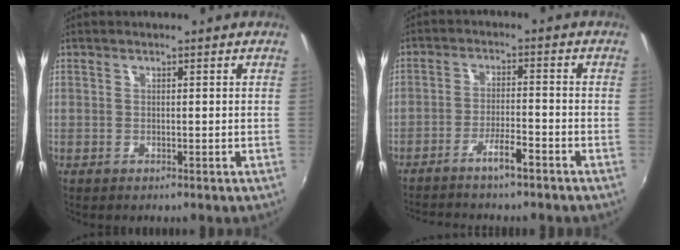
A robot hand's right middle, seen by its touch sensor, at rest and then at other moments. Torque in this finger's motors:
{"motor_torque": [1.03, -1.11, 0.16, 0.06]}